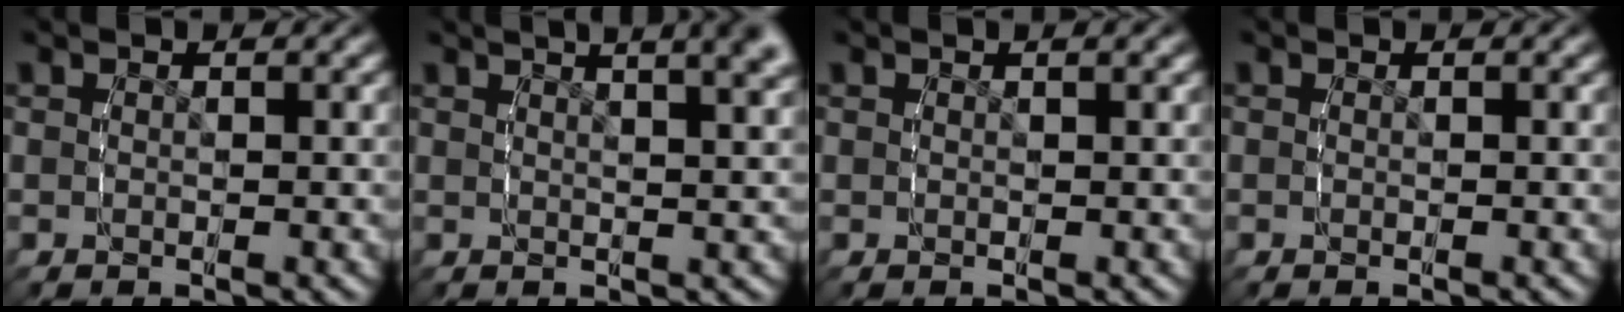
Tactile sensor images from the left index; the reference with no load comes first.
{"total": 8.6, "force": [5.2, 3.9, 5.6], "torque": [-0.066, 0.022, 0.065]}
{"total": 1.0, "force": [0.8, 0.2, 0.7], "torque": [-0.004, 0.007, 0.009]}
{"total": 0.5, "force": [-0.4, -0.3, -0.2], "torque": [0.001, -0.002, -0.004]}